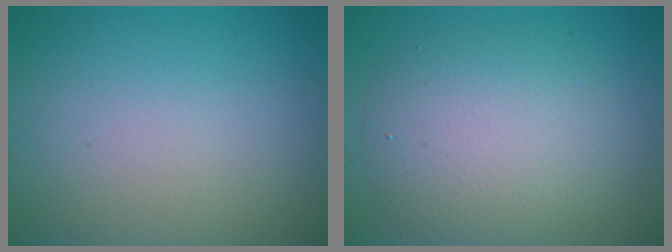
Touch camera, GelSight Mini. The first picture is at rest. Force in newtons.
{"total": 5.9, "press": 5.9, "slide": 0.4}